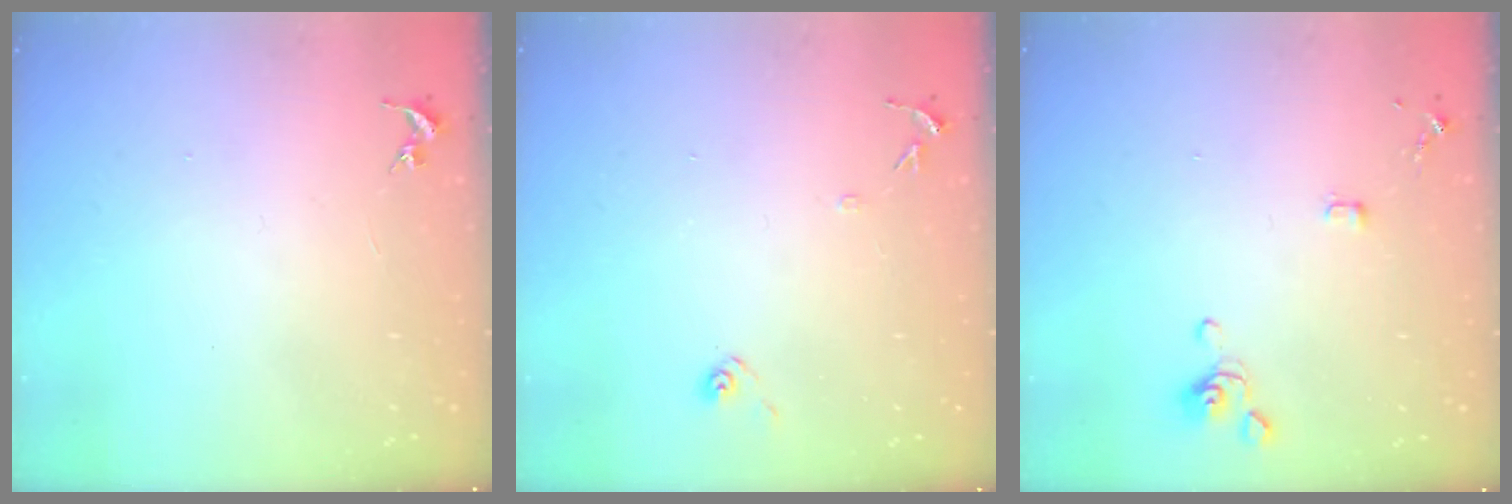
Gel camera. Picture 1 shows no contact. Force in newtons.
{"total": 7.3, "press": 7.3, "slide": 0.5}
{"total": 3.7, "press": 3.6, "slide": 0.9}